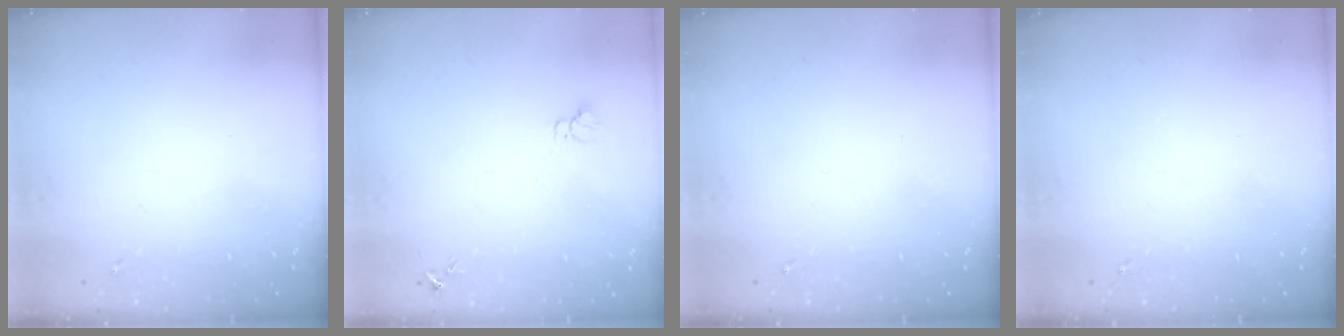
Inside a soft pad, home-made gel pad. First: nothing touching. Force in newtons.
{"total": 3.2, "press": 3.2, "slide": 0.2}
{"total": 0.0}
{"total": 0.0}